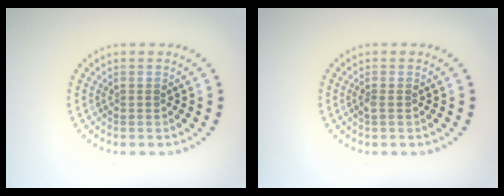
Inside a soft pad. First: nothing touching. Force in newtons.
{"total": 0.6, "press": 0.5, "slide": 0.3}